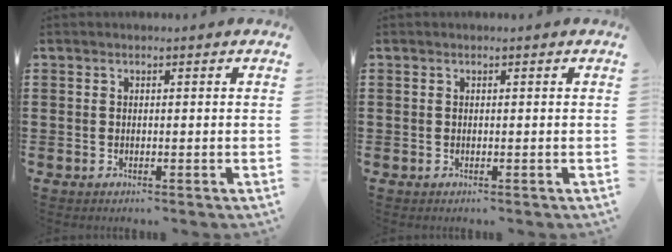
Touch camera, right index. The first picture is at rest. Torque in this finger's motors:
{"motor_torque": [0.24, 0.57, 0.00, 0.00]}